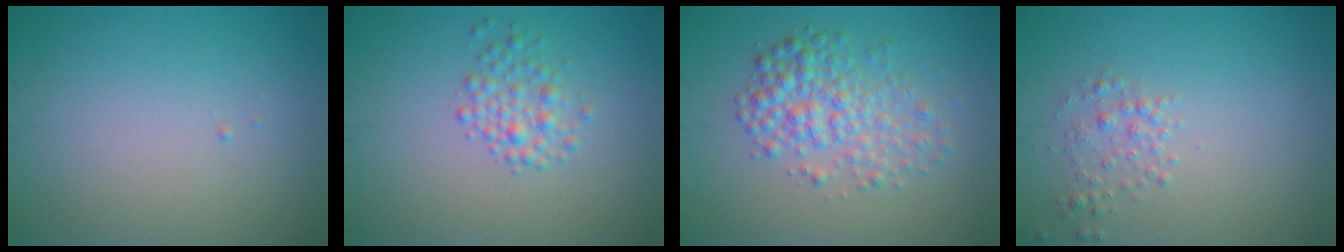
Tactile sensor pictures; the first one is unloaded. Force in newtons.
{"total": 2.2, "press": 2.2, "slide": 0.1}
{"total": 4.3, "press": 4.3, "slide": 0.1}
{"total": 1.6, "press": 1.6, "slide": 0.1}